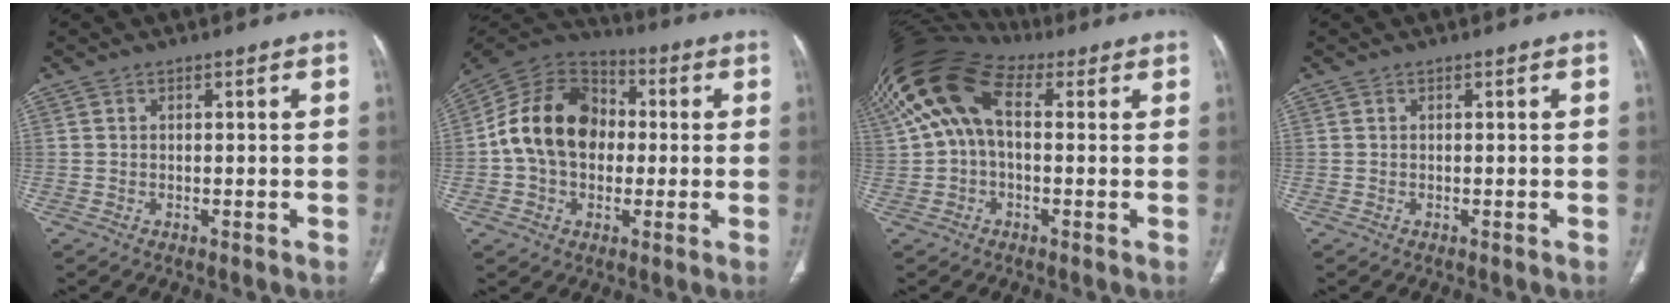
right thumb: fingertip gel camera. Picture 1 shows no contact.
{"total": 16.9, "force": [0.2, 12.7, 11.2], "torque": [-0.174, 0.032, -0.007]}
{"total": 14.8, "force": [4.1, 8.7, 11.2], "torque": [-0.239, 0.049, 0.071]}
{"total": 0.0}